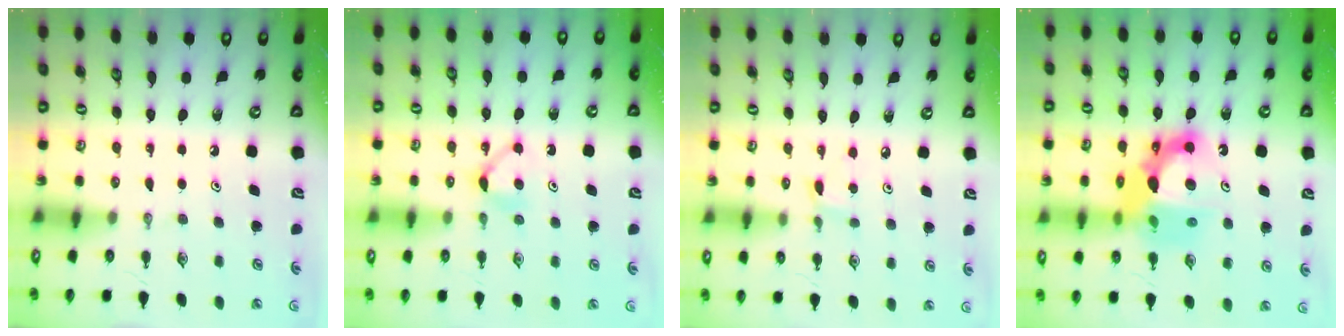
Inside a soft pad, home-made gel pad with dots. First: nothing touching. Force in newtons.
{"total": 5.5, "press": 5.4, "slide": 0.7}
{"total": 3.0, "press": 2.9, "slide": 0.4}
{"total": 14.8, "press": 14.7, "slide": 1.8}